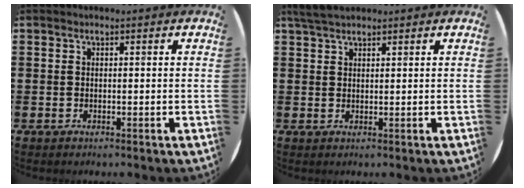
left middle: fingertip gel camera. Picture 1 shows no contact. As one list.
[{"total": 2.6, "force": [2.2, 0.6, 1.1], "torque": [-0.026, 0.007, 0.042]}]